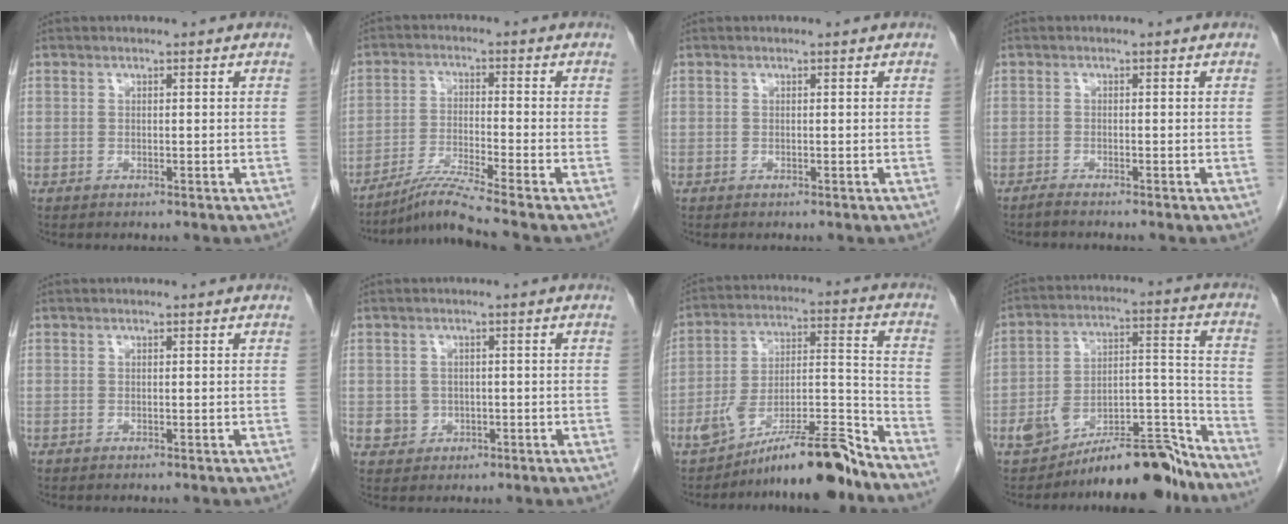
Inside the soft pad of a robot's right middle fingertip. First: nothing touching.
{"total": 6.0, "force": [-5.1, -2.3, 2.2], "torque": [-0.046, -0.027, -0.098]}
{"total": 0.0}
{"total": 1.2, "force": [-1.1, -0.3, 0.5], "torque": [-0.010, -0.001, -0.020]}
{"total": 0.0}
{"total": 2.9, "force": [-0.3, 2.8, 0.6], "torque": [-0.006, 0.006, 0.005]}
{"total": 14.6, "force": [-12.0, 0.9, 8.3], "torque": [-0.133, 0.027, -0.200]}
{"total": 13.8, "force": [-11.7, 3.2, 6.5], "torque": [-0.086, 0.064, -0.191]}